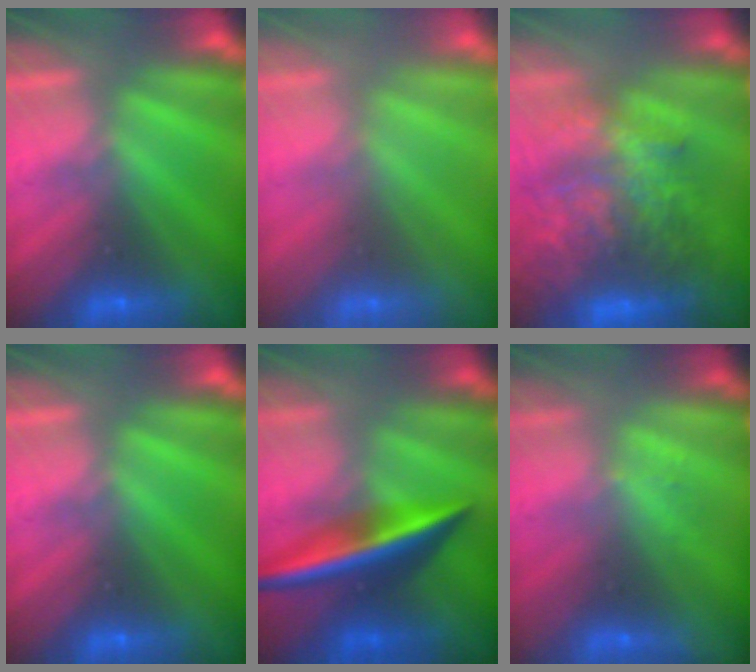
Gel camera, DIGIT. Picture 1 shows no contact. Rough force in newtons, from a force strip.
{"total": 2.7}
{"total": 7.8}
{"total": 0.0}
{"total": 2.5}
{"total": 1.3}